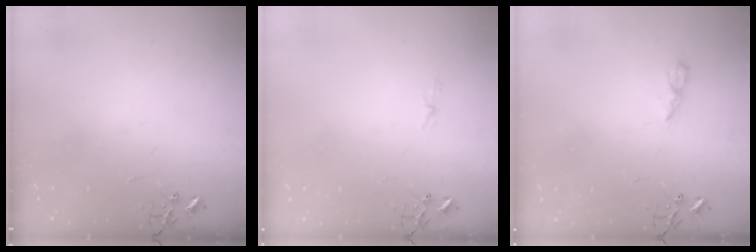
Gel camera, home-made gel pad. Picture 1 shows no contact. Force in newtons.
{"total": 3.5, "press": 3.5, "slide": 0.3}
{"total": 5.8, "press": 5.7, "slide": 0.6}